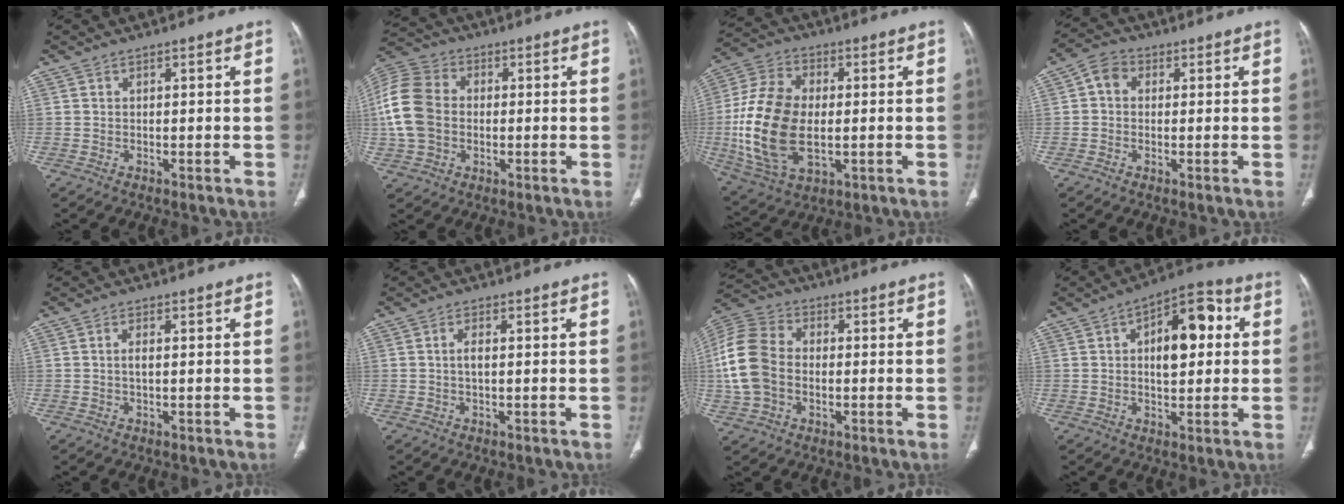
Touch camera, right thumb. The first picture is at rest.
{"total": 13.2, "force": [0.0, 10.0, 8.6], "torque": [-0.176, 0.024, -0.007]}
{"total": 19.7, "force": [-1.3, 11.7, 15.8], "torque": [-0.324, 0.001, -0.016]}
{"total": 4.5, "force": [0.7, 3.7, 2.5], "torque": [-0.028, 0.013, 0.001]}
{"total": 1.7, "force": [0.1, 0.6, 1.6], "torque": [-0.036, 0.000, 0.000]}
{"total": 2.2, "force": [0.1, 0.9, 2.0], "torque": [-0.042, 0.001, -0.001]}
{"total": 14.1, "force": [-0.6, 10.4, 9.5], "torque": [-0.192, 0.026, -0.016]}
{"total": 13.2, "force": [2.5, 6.8, 11.0], "torque": [-0.128, 0.022, 0.029]}